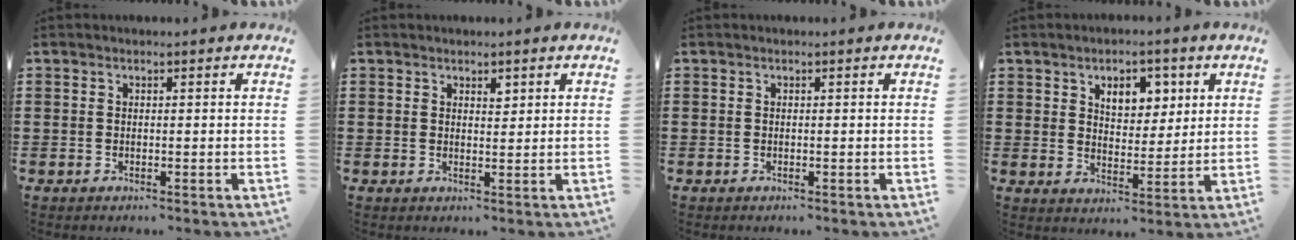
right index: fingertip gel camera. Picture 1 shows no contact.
{"total": 1.6, "force": [1.1, 0.8, 0.7], "torque": [0.000, -0.003, 0.017]}
{"total": 0.0}
{"total": 5.5, "force": [2.8, 3.6, 3.1], "torque": [-0.052, 0.006, 0.044]}